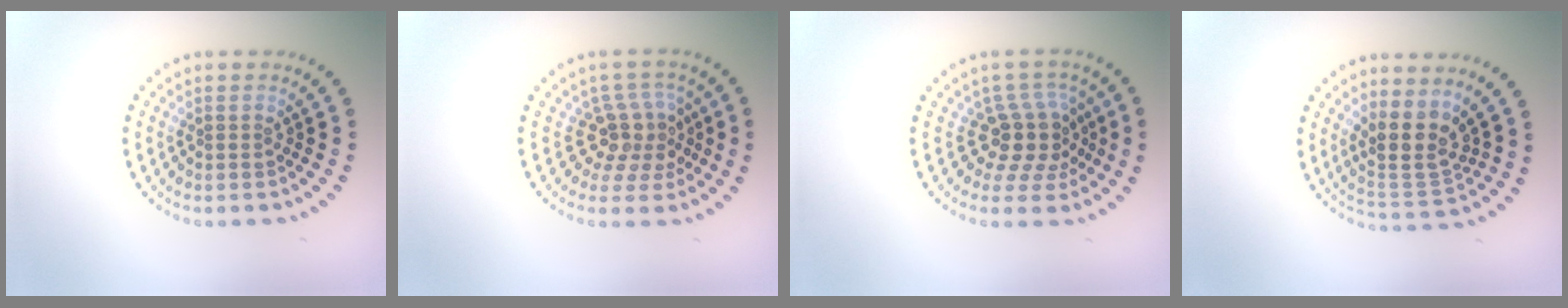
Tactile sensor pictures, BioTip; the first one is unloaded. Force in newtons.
{"total": 3.6, "press": 2.6, "slide": 2.5}
{"total": 3.8, "press": 2.8, "slide": 2.6}
{"total": 3.9, "press": 3.1, "slide": 2.4}